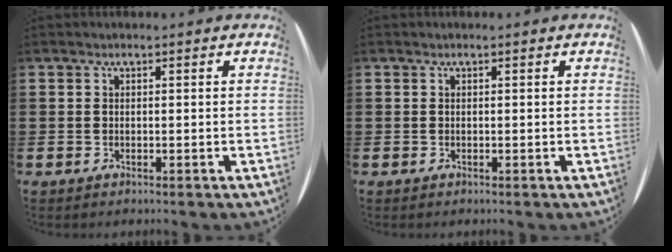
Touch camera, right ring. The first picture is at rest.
{"total": 0.0}